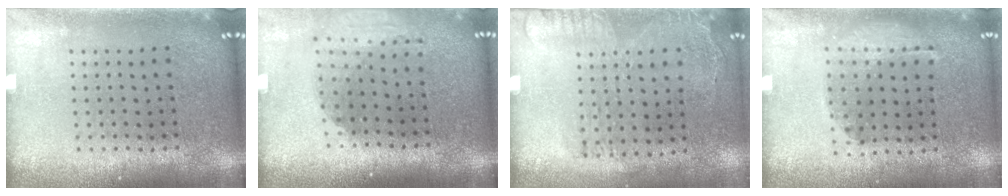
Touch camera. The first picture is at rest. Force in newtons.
{"total": 1.9, "press": 1.5, "slide": 1.2}
{"total": 1.7, "press": 1.2, "slide": 1.2}
{"total": 1.1, "press": 1.1, "slide": 0.1}